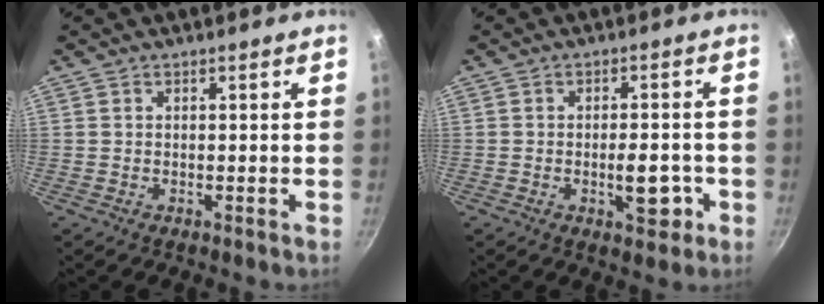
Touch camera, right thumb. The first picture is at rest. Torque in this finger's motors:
{"motor_torque": [1.71, 0.06, 1.07, -0.85, 0.07]}